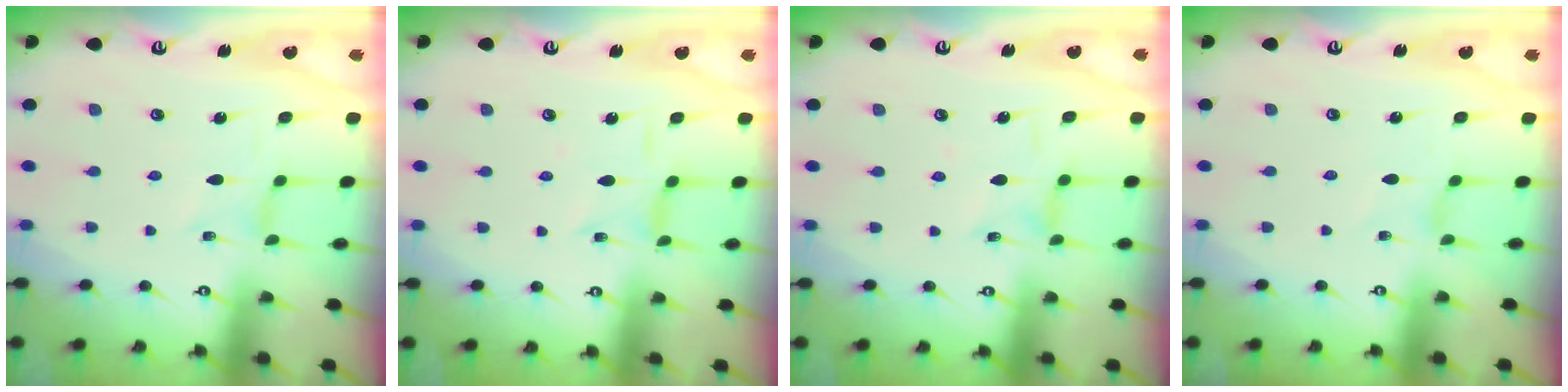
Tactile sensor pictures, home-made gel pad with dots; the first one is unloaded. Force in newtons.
{"total": 3.8, "press": 3.8, "slide": 0.2}
{"total": 2.4, "press": 2.4, "slide": 0.3}
{"total": 0.0}